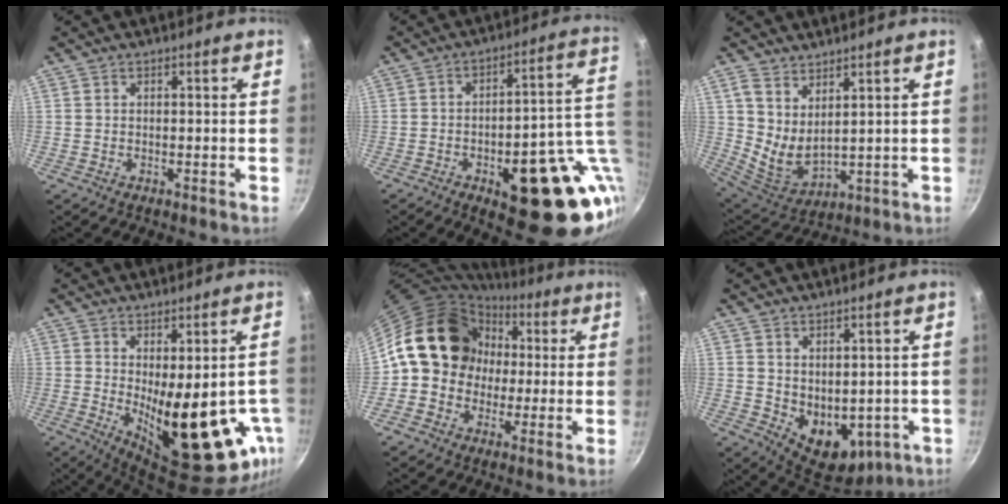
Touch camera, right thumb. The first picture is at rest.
{"total": 22.0, "force": [-4.4, 8.9, 19.6], "torque": [-0.200, 0.015, -0.048]}
{"total": 7.8, "force": [4.0, 3.8, 5.5], "torque": [-0.094, -0.047, 0.089]}
{"total": 18.5, "force": [-2.4, 7.1, 16.9], "torque": [-0.209, -0.038, -0.008]}
{"total": 15.7, "force": [1.6, 13.4, 7.9], "torque": [-0.085, 0.043, 0.015]}
{"total": 9.9, "force": [0.3, 7.1, 6.9], "torque": [-0.072, -0.022, 0.032]}